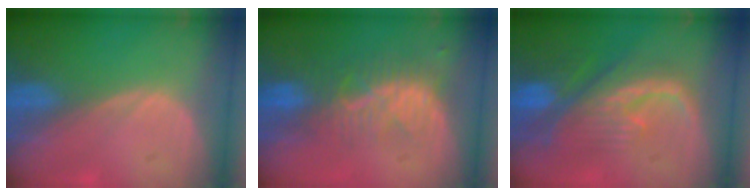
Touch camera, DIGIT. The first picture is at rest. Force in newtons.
{"total": 8.2, "press": 7.3, "slide": 3.7}
{"total": 10.1, "press": 9.0, "slide": 4.4}